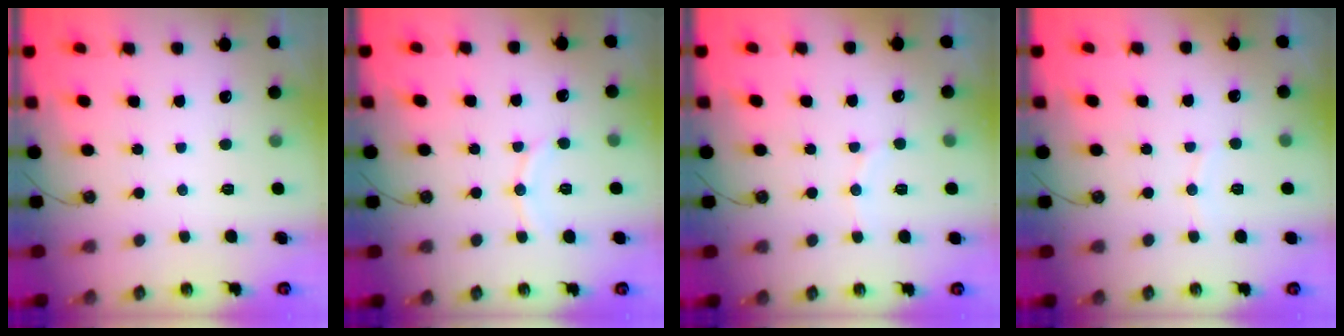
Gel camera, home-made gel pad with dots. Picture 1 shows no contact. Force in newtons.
{"total": 6.5, "press": 6.5, "slide": 0.7}
{"total": 5.3, "press": 5.2, "slide": 1.2}
{"total": 3.4, "press": 3.4, "slide": 0.3}